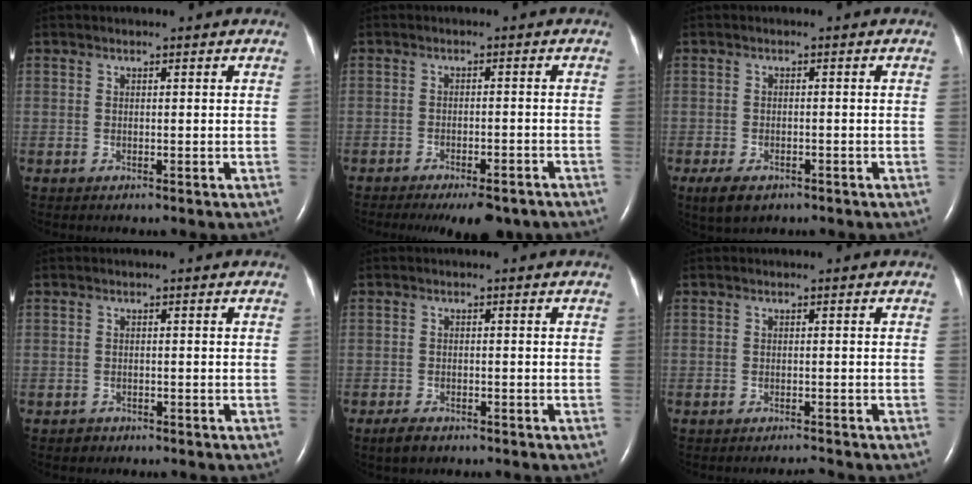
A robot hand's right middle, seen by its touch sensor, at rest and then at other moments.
{"total": 9.1, "force": [-7.3, 2.6, 4.8], "torque": [-0.055, -0.005, -0.095]}
{"total": 4.1, "force": [-2.6, 2.1, 2.3], "torque": [-0.048, -0.006, -0.037]}
{"total": 1.1, "force": [-0.8, 0.7, -0.2], "torque": [0.001, 0.004, -0.015]}
{"total": 2.6, "force": [-1.9, 1.1, 1.3], "torque": [-0.030, -0.002, -0.029]}
{"total": 1.1, "force": [-1.1, -0.2, 0.0], "torque": [-0.005, -0.006, -0.013]}